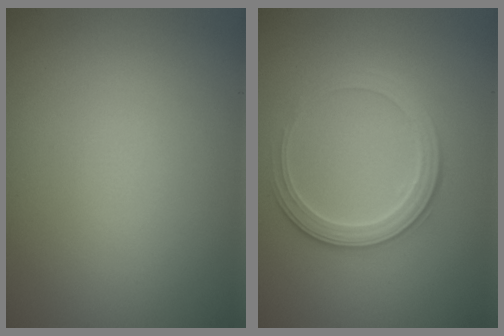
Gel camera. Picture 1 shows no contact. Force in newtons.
{"total": 2.8, "press": 2.8, "slide": 0.3}